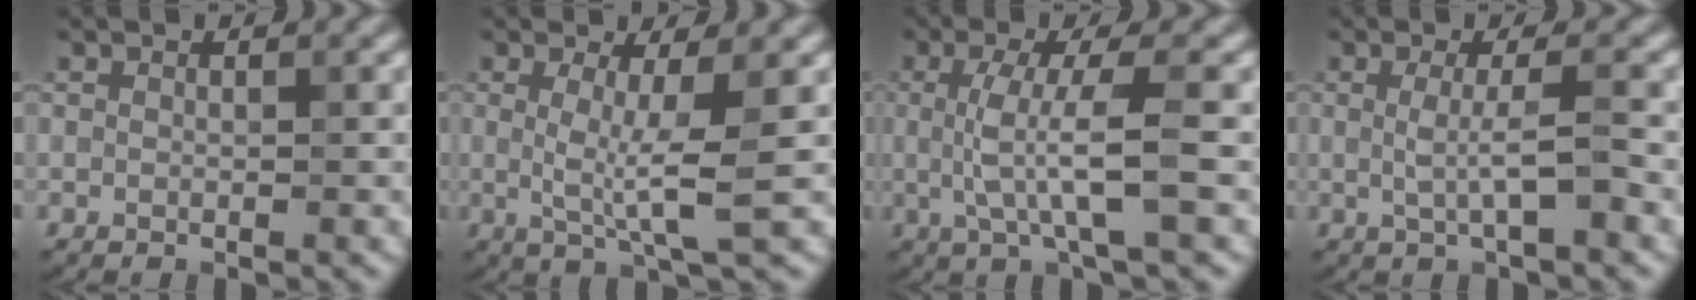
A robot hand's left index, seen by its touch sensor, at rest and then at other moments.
{"total": 4.2, "force": [0.1, 0.6, 4.1], "torque": [-0.080, -0.010, 0.001]}
{"total": 5.0, "force": [-0.1, 1.0, 4.9], "torque": [-0.102, -0.004, -0.001]}
{"total": 2.6, "force": [-0.1, 0.4, 2.6], "torque": [-0.054, -0.005, -0.003]}